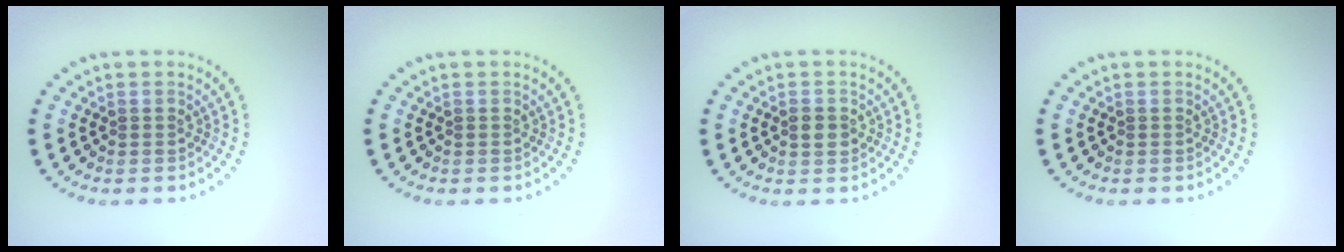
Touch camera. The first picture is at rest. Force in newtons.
{"total": 0.0}
{"total": 1.5, "press": 1.5, "slide": 0.2}
{"total": 0.0}